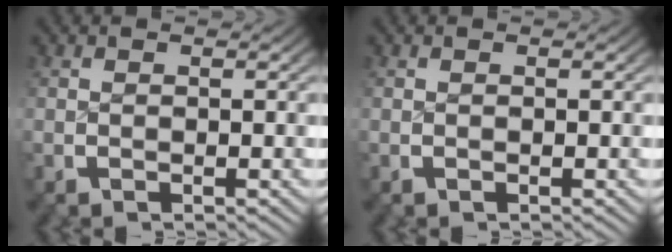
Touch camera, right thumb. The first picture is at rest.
{"total": 0.0}